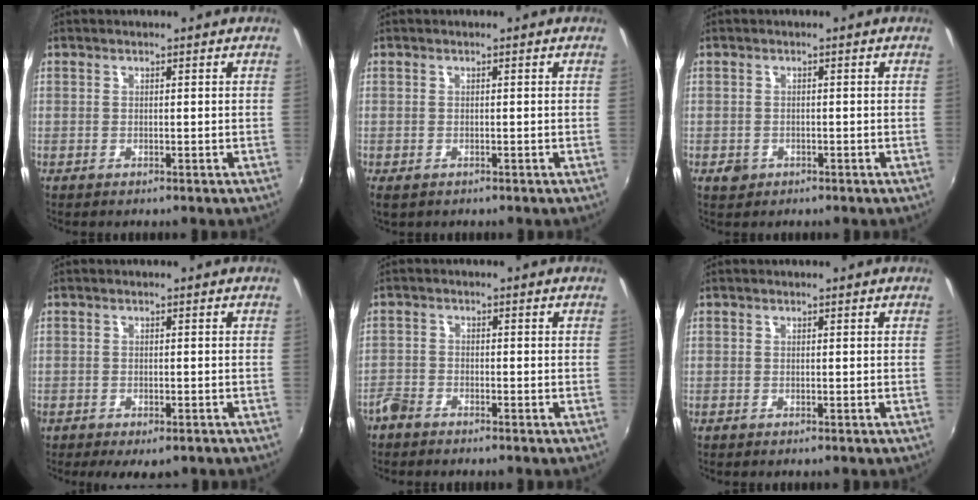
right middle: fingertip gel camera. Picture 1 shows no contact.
{"total": 1.6, "force": [-0.8, 1.0, 1.0], "torque": [-0.021, -0.008, -0.011]}
{"total": 2.0, "force": [-0.9, 1.7, 0.6], "torque": [-0.014, -0.001, -0.012]}
{"total": 3.8, "force": [-2.6, 1.8, 2.1], "torque": [-0.047, -0.019, -0.038]}
{"total": 3.4, "force": [-2.9, 1.6, 0.8], "torque": [-0.027, -0.001, -0.059]}
{"total": 0.0}